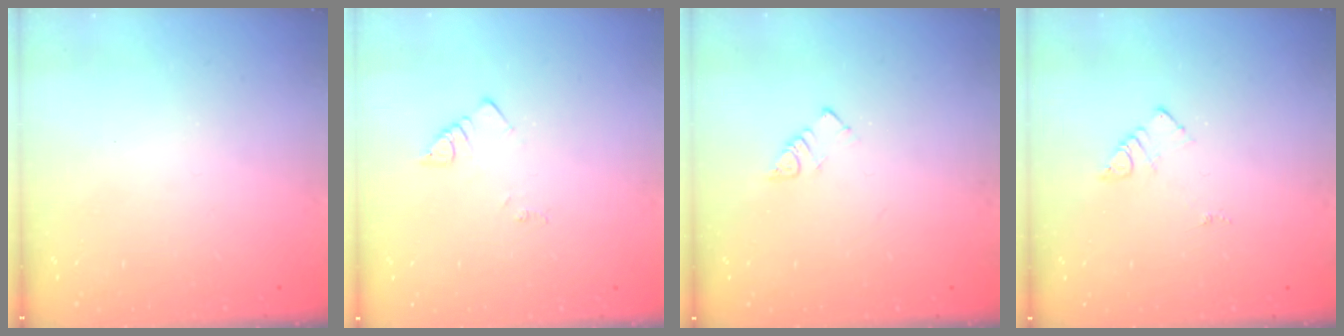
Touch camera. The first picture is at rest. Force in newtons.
{"total": 2.2, "press": 2.2, "slide": 0.4}
{"total": 2.8, "press": 2.8, "slide": 0.2}
{"total": 3.3, "press": 3.3, "slide": 0.4}